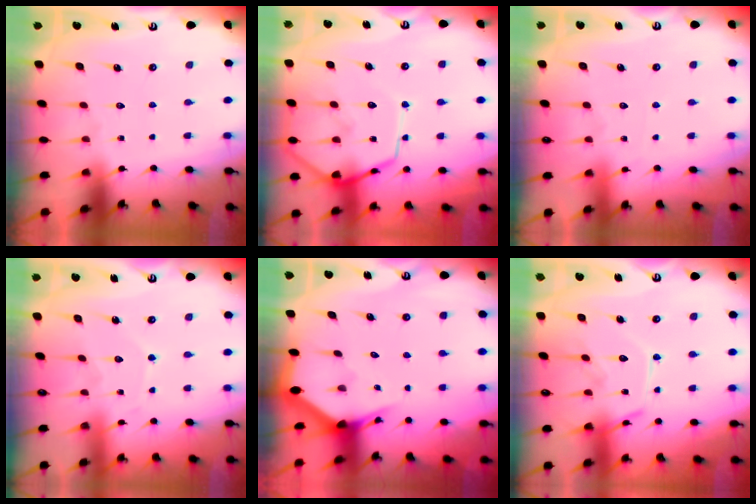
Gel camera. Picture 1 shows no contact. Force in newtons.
{"total": 14.6, "press": 14.6, "slide": 1.3}
{"total": 1.8, "press": 1.8, "slide": 0.3}
{"total": 4.3, "press": 4.3, "slide": 0.2}
{"total": 3.2, "press": 3.2, "slide": 0.1}
{"total": 13.8, "press": 13.8, "slide": 1.2}